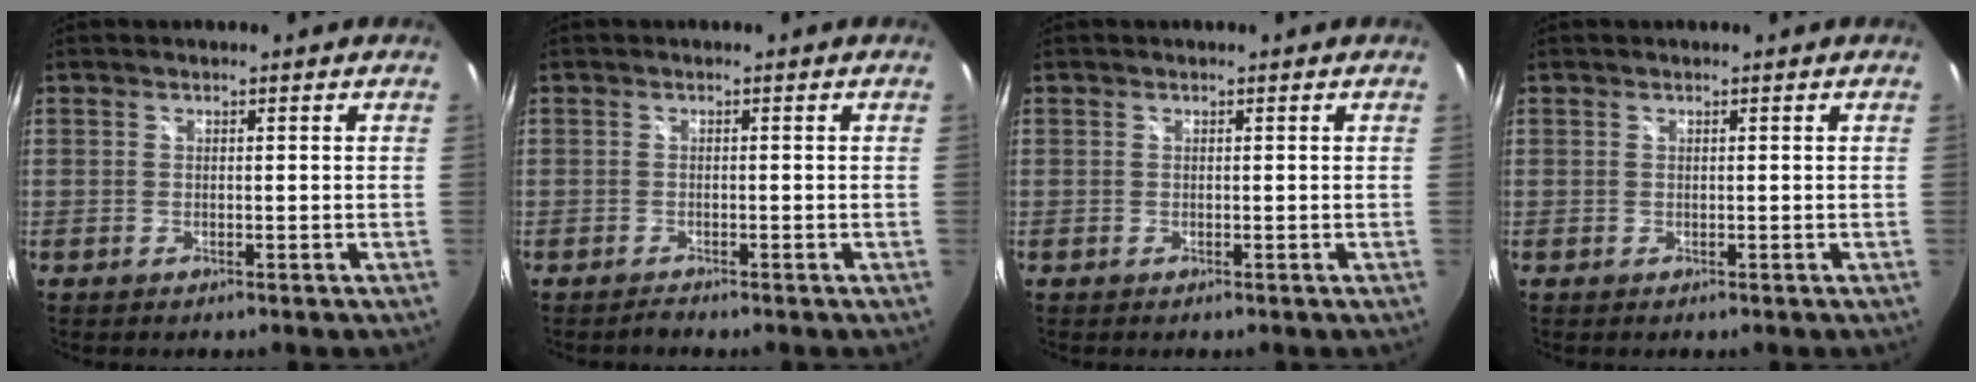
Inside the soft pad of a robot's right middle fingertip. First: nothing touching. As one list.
[{"total": 0.8, "force": [-0.8, 0.0, 0.1], "torque": [-0.001, -0.005, -0.018]}, {"total": 0.0}, {"total": 0.0}]